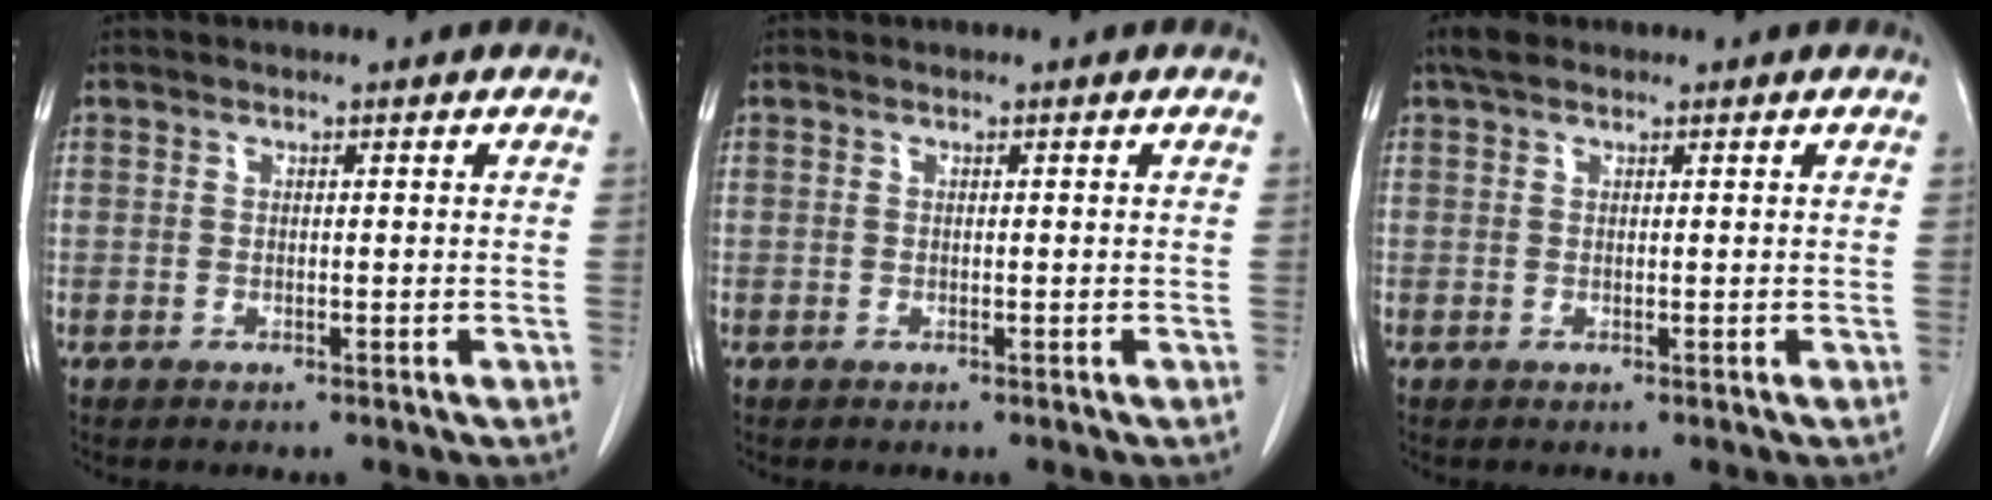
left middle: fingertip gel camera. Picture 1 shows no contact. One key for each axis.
{"total": 0.0}
{"total": 1.9, "fx": 1.4, "fy": 0.9, "fz": 0.9, "tx": -0.020, "ty": 0.016, "tz": 0.023}